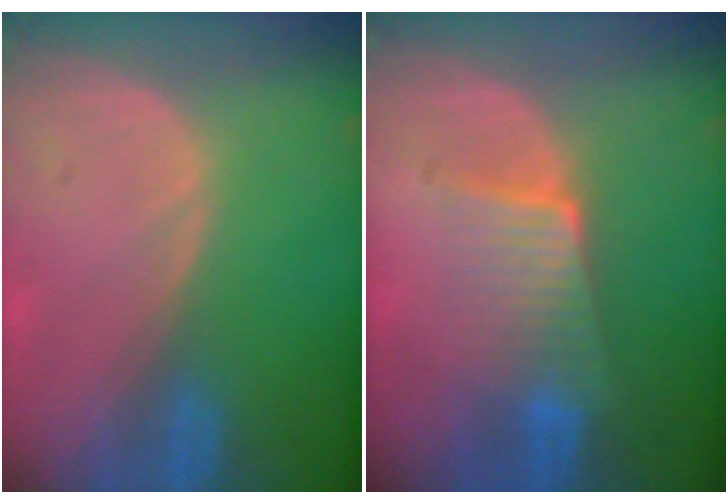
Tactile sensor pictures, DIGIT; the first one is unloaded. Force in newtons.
{"total": 6.4, "press": 5.7, "slide": 3.0}